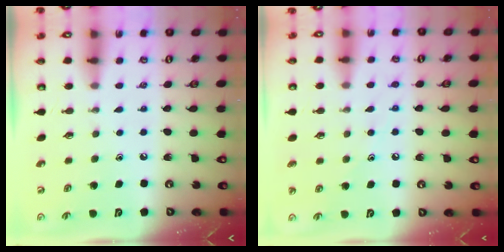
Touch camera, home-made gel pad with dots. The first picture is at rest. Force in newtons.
{"total": 7.4, "press": 7.4, "slide": 0.2}